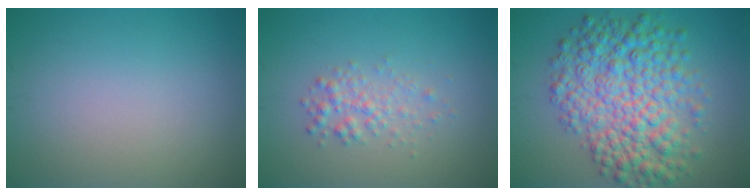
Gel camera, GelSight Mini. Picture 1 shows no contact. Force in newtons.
{"total": 1.9, "press": 1.9, "slide": 0.0}
{"total": 8.7, "press": 8.7, "slide": 0.1}